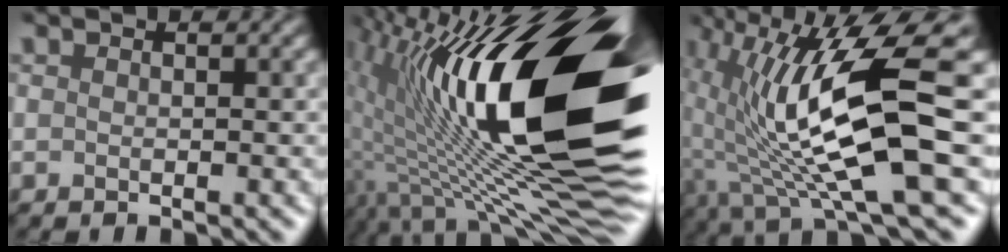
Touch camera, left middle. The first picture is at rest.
{"total": 17.2, "force": [2.4, 6.1, 15.9], "torque": [-0.279, 0.013, 0.052]}
{"total": 9.8, "force": [-0.8, 1.6, 9.7], "torque": [-0.206, -0.006, 0.005]}